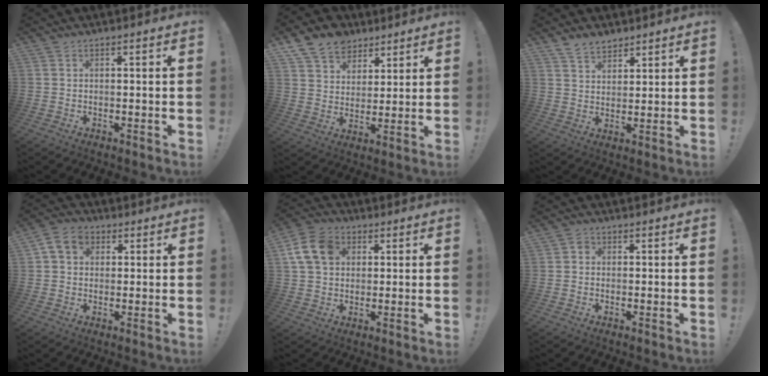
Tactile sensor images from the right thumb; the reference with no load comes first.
{"total": 10.7, "force": [7.0, 7.6, 2.6], "torque": [-0.052, -0.045, 0.142]}
{"total": 6.3, "force": [5.1, 3.1, 1.8], "torque": [-0.034, -0.029, 0.099]}
{"total": 8.6, "force": [2.3, 7.3, 4.0], "torque": [-0.057, 0.006, 0.050]}
{"total": 11.9, "force": [3.7, 9.0, 6.8], "torque": [-0.125, 0.005, 0.080]}
{"total": 1.7, "force": [-0.3, 1.4, 0.8], "torque": [-0.014, 0.006, -0.007]}